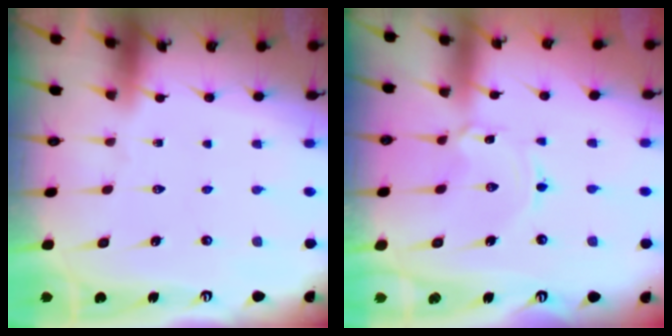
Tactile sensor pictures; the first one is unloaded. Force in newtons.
{"total": 1.8, "press": 1.8, "slide": 0.3}